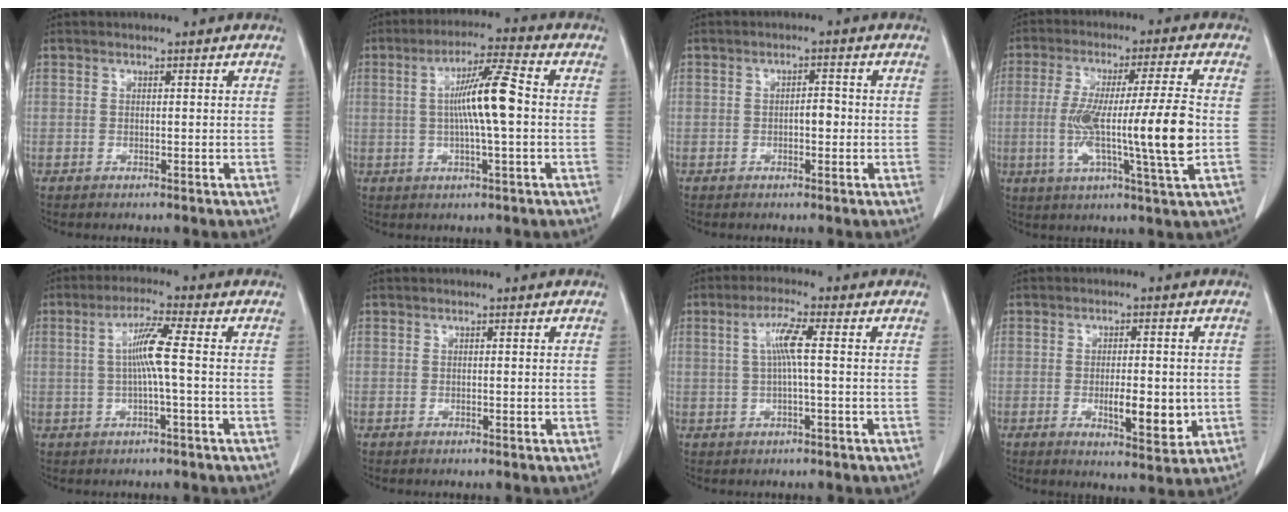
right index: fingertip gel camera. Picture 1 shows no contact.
{"total": 9.1, "force": [0.3, 0.3, 9.1], "torque": [-0.164, 0.008, -0.002]}
{"total": 2.0, "force": [-0.4, 0.8, 1.8], "torque": [-0.025, 0.004, -0.007]}
{"total": 15.5, "force": [-1.9, -0.4, 15.4], "torque": [-0.275, -0.006, -0.036]}
{"total": 5.6, "force": [0.1, -0.4, 5.6], "torque": [-0.109, 0.009, 0.002]}
{"total": 0.0}
{"total": 4.6, "force": [0.6, 0.2, 4.6], "torque": [-0.092, 0.010, 0.013]}
{"total": 6.9, "force": [-1.2, 2.1, 6.4], "torque": [-0.099, -0.009, -0.013]}